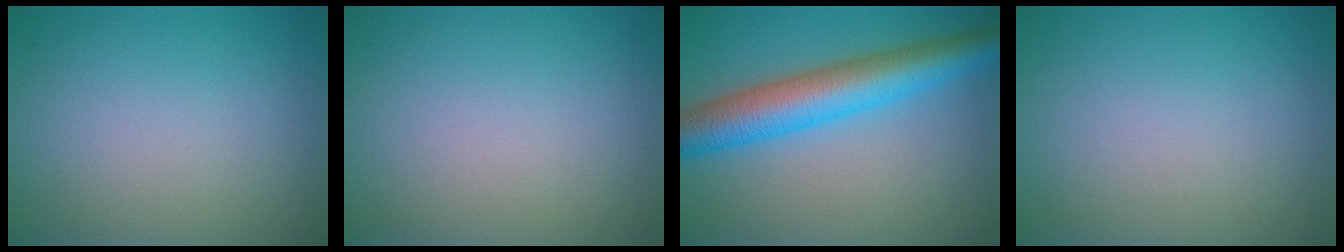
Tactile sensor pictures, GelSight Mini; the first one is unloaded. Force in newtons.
{"total": 0.0}
{"total": 7.6, "press": 7.6, "slide": 0.1}
{"total": 0.0}